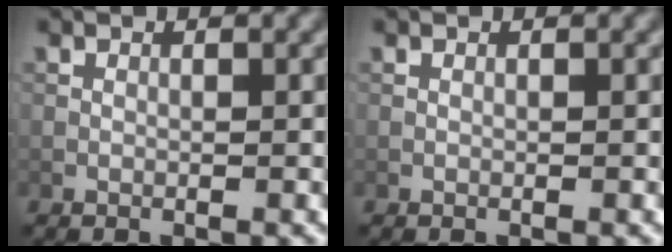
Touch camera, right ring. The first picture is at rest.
{"total": 0.0}